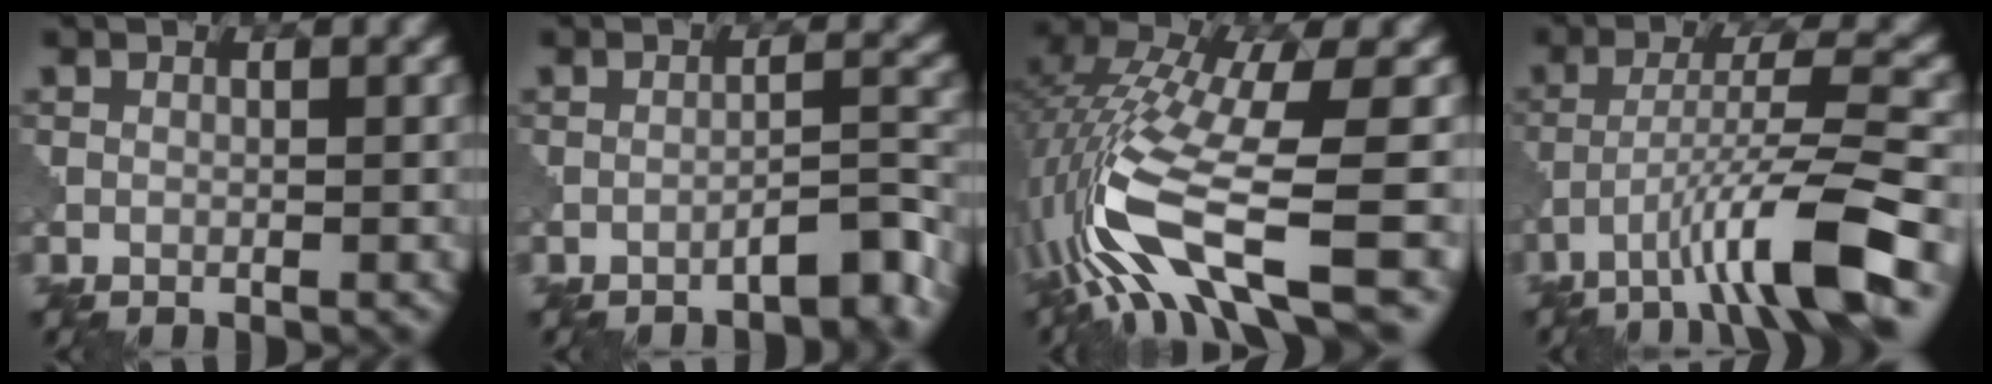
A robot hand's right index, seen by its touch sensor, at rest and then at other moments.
{"total": 3.0, "force": [-2.4, 0.4, 1.7], "torque": [-0.019, 0.015, -0.041]}
{"total": 13.3, "force": [-3.4, 4.3, 12.0], "torque": [-0.256, -0.002, -0.057]}
{"total": 8.0, "force": [-4.7, 0.6, 6.5], "torque": [-0.112, 0.014, -0.083]}